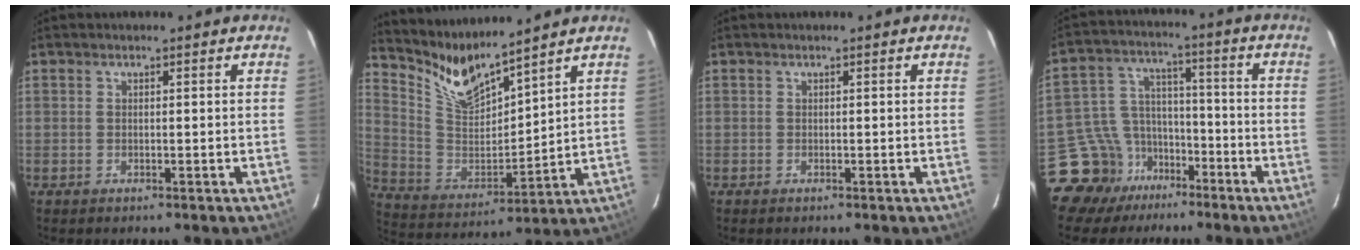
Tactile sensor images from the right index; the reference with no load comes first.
{"total": 10.3, "force": [9.4, 1.0, 4.1], "torque": [-0.092, -0.024, 0.194]}
{"total": 0.0}
{"total": 11.3, "force": [-8.2, 7.8, 0.7], "torque": [-0.037, 0.056, -0.138]}